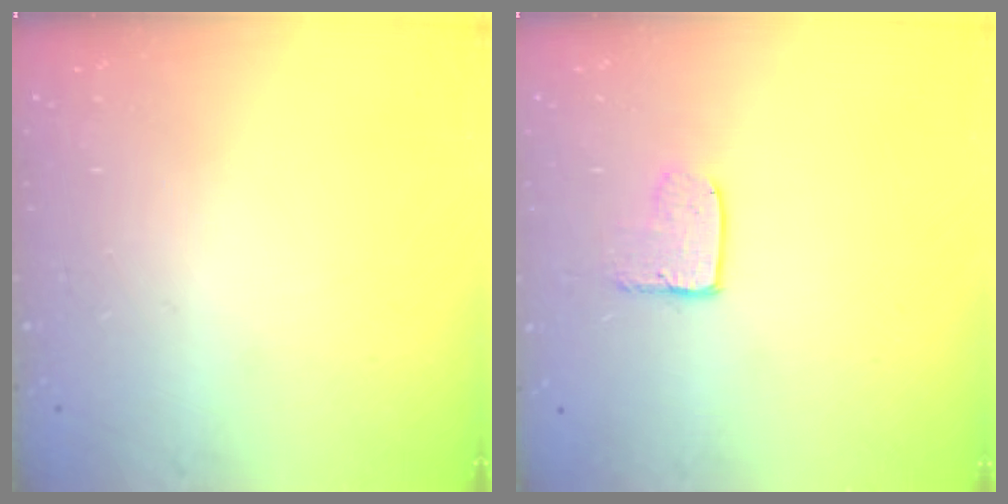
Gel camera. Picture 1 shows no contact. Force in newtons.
{"total": 4.1, "press": 4.1, "slide": 0.3}